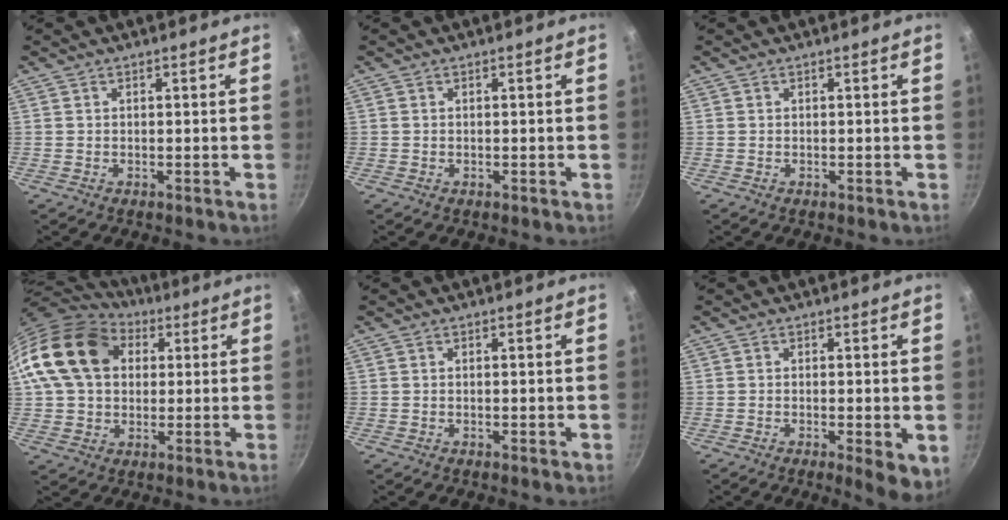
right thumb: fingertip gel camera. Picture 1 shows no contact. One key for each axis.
{"total": 0.0}
{"total": 0.0}
{"total": 18.8, "fx": 4.9, "fy": 14.1, "fz": 11.5, "tx": -0.196, "ty": 0.021, "tz": 0.078}
{"total": 1.0, "fx": -0.1, "fy": 0.3, "fz": 0.9, "tx": -0.013, "ty": 0.000, "tz": -0.003}
{"total": 6.3, "fx": -1.5, "fy": 1.7, "fz": 5.9, "tx": -0.072, "ty": -0.006, "tz": -0.016}